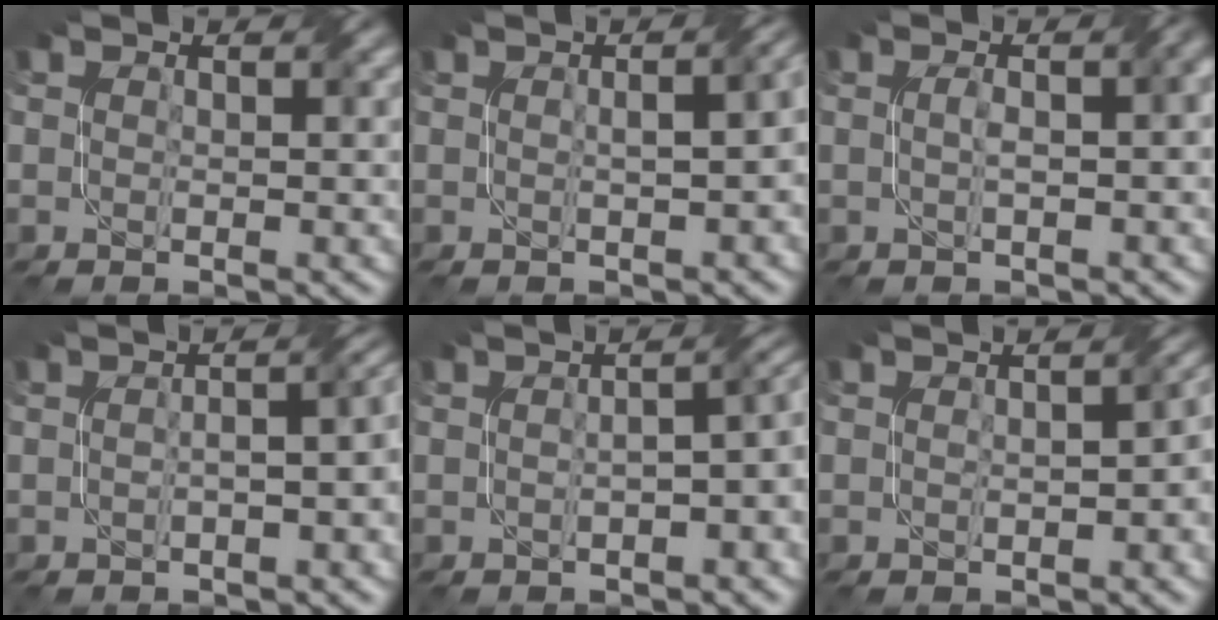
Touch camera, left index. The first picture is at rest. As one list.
[{"total": 5.7, "force": [0.2, 2.5, 5.1], "torque": [-0.032, 0.019, -0.002]}, {"total": 3.8, "force": [0.0, 1.4, 3.6], "torque": [-0.034, 0.012, -0.002]}, {"total": 5.5, "force": [-0.9, 2.2, 5.0], "torque": [-0.041, 0.006, -0.015]}, {"total": 5.6, "force": [-0.8, 2.1, 5.1], "torque": [-0.050, 0.003, -0.012]}, {"total": 4.1, "force": [-0.6, 1.9, 3.6], "torque": [-0.035, 0.001, -0.005]}]